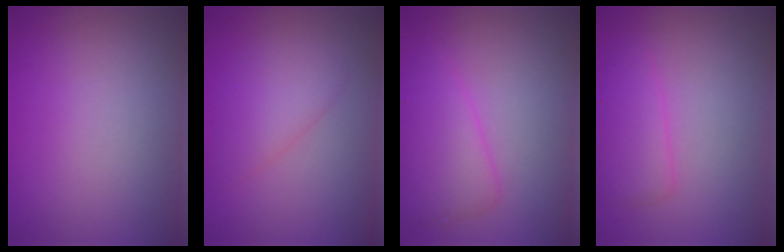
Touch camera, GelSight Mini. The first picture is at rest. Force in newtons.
{"total": 2.5, "press": 2.5, "slide": 0.3}
{"total": 3.5, "press": 3.5, "slide": 0.2}
{"total": 2.6, "press": 2.6, "slide": 0.1}